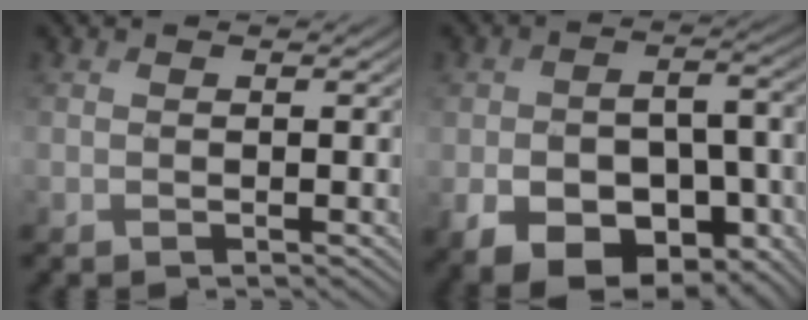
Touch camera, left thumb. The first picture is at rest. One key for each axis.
{"total": 12.2, "fx": -5.2, "fy": 7.9, "fz": 7.7, "tx": -0.133, "ty": -0.040, "tz": -0.071}